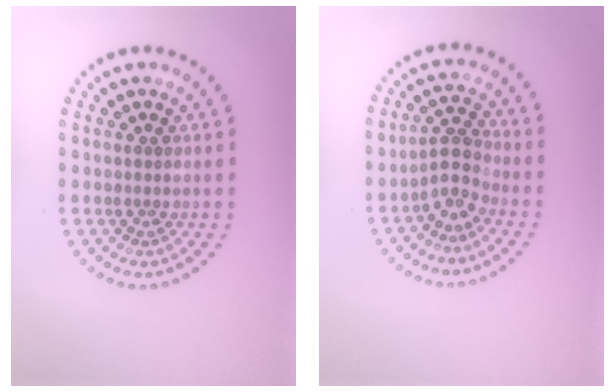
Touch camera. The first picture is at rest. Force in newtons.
{"total": 2.3, "press": 1.8, "slide": 1.4}